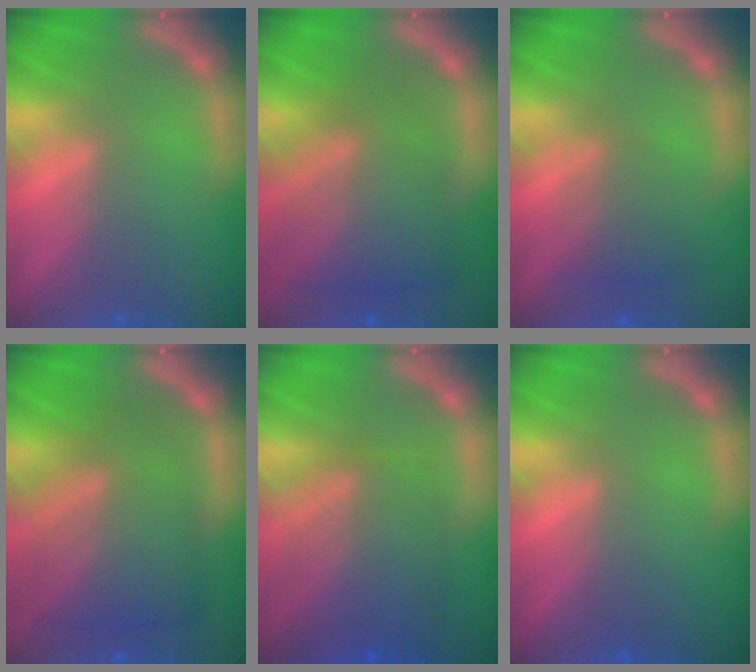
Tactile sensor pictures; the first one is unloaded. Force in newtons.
{"total": 7.6}
{"total": 2.5}
{"total": 8.1}
{"total": 7.1}
{"total": 0.0}